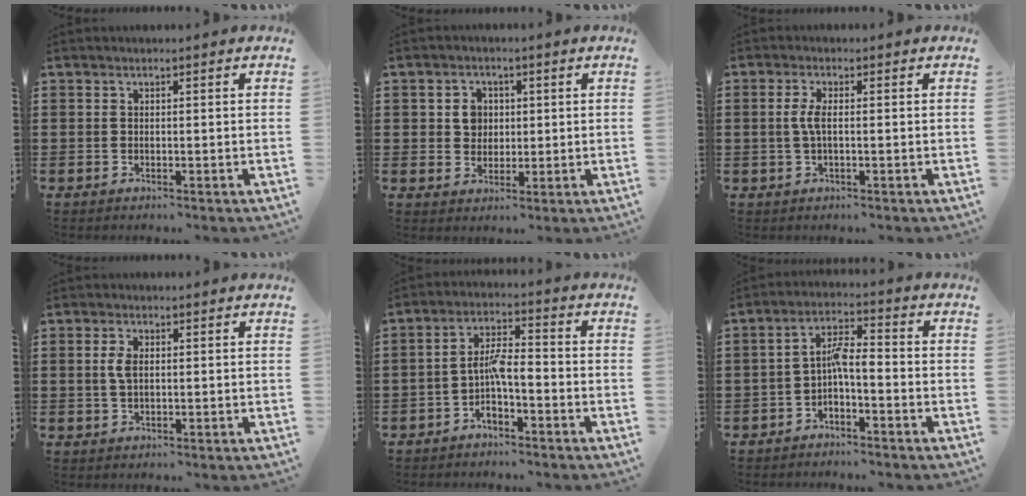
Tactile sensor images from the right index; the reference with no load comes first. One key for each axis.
{"total": 3.9, "fx": 0.8, "fy": 3.4, "fz": 1.8, "tx": -0.040, "ty": 0.010, "tz": 0.009}
{"total": 2.8, "fx": -0.1, "fy": 0.6, "fz": 2.8, "tx": -0.067, "ty": -0.006, "tz": -0.009}
{"total": 2.8, "fx": 0.4, "fy": 1.4, "fz": 2.4, "tx": -0.059, "ty": 0.004, "tz": 0.004}
{"total": 4.8, "fx": -2.0, "fy": 1.6, "fz": 4.0, "tx": -0.082, "ty": 0.013, "tz": -0.043}
{"total": 4.3, "fx": -1.4, "fy": 1.4, "fz": 3.8, "tx": -0.075, "ty": 0.014, "tz": -0.029}